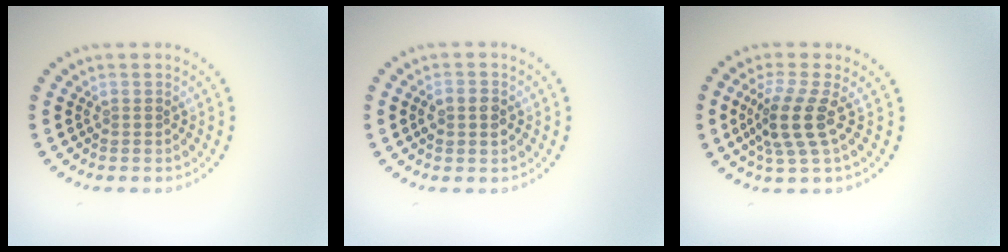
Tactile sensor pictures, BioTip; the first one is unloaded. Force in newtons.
{"total": 2.6, "press": 2.6, "slide": 0.2}
{"total": 3.7, "press": 2.9, "slide": 2.4}